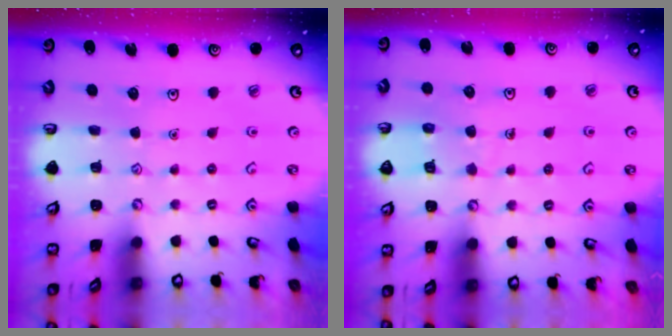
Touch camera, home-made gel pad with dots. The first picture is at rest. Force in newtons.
{"total": 6.6, "press": 6.6, "slide": 0.5}